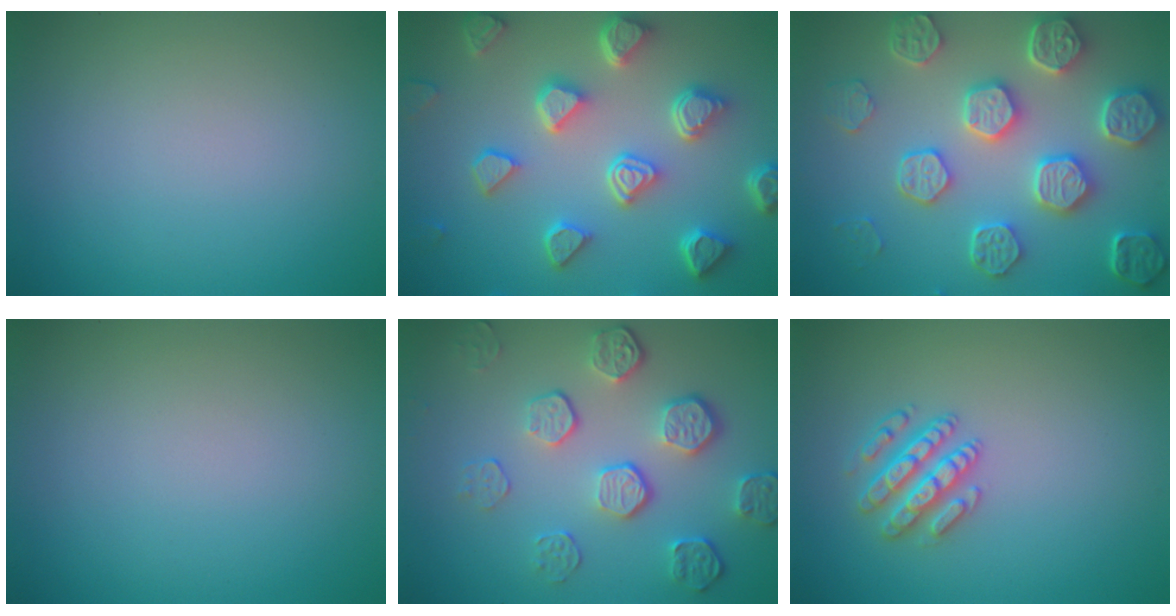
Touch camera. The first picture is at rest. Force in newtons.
{"total": 6.6, "press": 5.3, "slide": 4.0}
{"total": 7.3, "press": 6.0, "slide": 4.0}
{"total": 0.0}
{"total": 5.3, "press": 3.7, "slide": 3.7}
{"total": 2.9, "press": 2.9, "slide": 0.7}